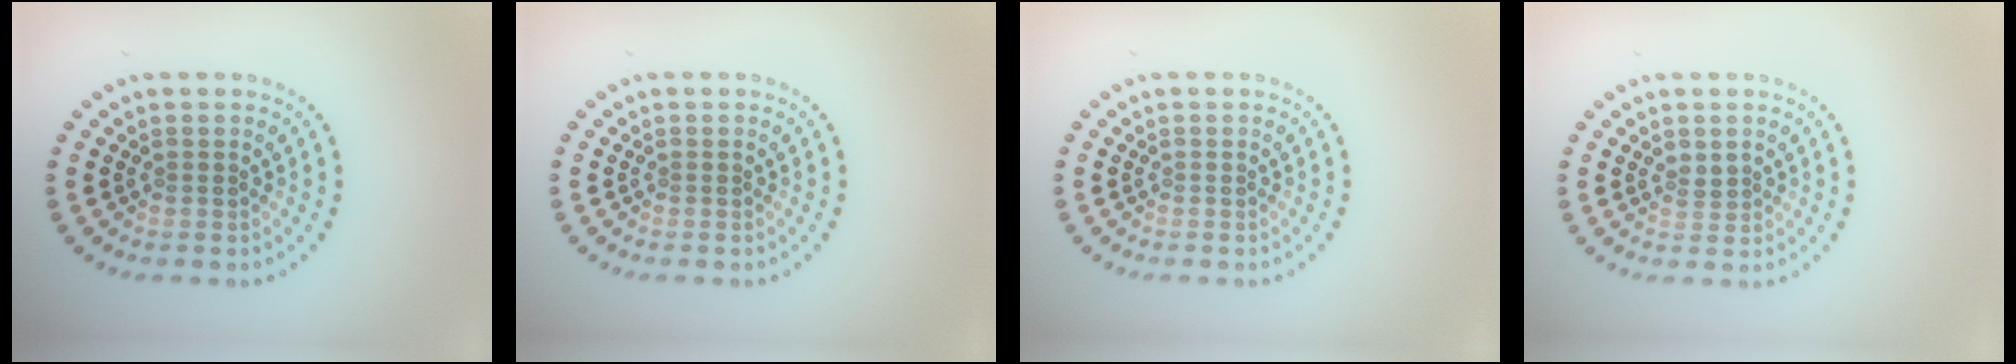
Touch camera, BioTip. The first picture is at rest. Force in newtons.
{"total": 0.0}
{"total": 0.0}
{"total": 1.2, "press": 1.1, "slide": 0.5}